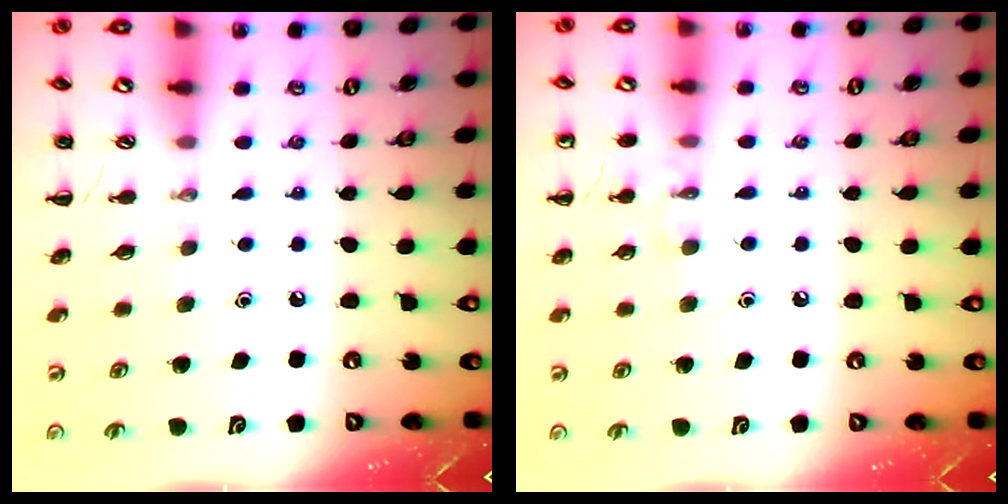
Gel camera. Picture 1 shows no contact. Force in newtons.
{"total": 6.1, "press": 5.8, "slide": 1.8}